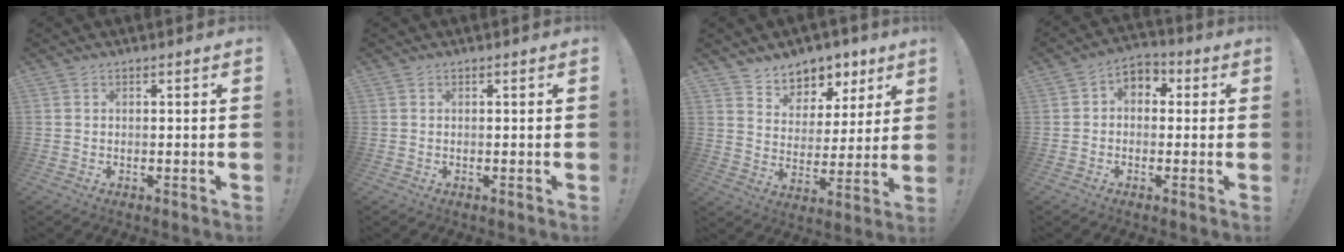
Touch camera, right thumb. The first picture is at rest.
{"total": 0.0}
{"total": 7.8, "force": [5.8, 5.1, 1.0], "torque": [-0.011, -0.057, 0.111]}
{"total": 5.0, "force": [-0.7, 4.2, 2.6], "torque": [-0.037, 0.016, -0.008]}